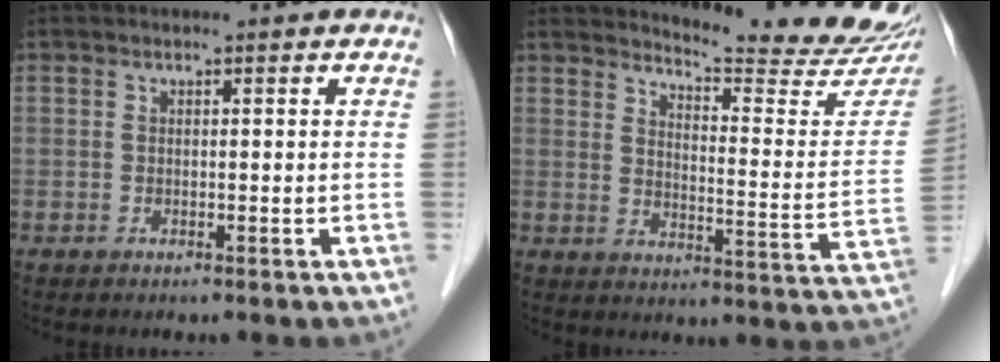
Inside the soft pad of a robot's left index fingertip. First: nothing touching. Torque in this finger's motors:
{"motor_torque": [0.13, -0.20, 0.30, 0.05]}